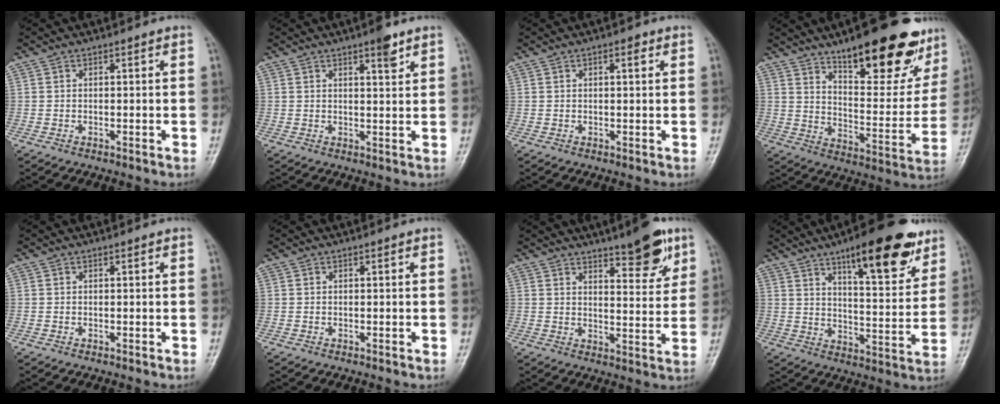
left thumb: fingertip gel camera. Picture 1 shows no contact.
{"total": 3.8, "force": [2.5, 0.9, 2.7], "torque": [-0.033, -0.014, 0.034]}
{"total": 1.9, "force": [0.8, 0.7, 1.5], "torque": [-0.019, 0.000, 0.009]}
{"total": 24.3, "force": [16.2, 8.2, 16.2], "torque": [-0.172, -0.075, 0.238]}
{"total": 0.0}
{"total": 0.0}
{"total": 9.8, "force": [6.5, 2.9, 6.8], "torque": [-0.072, -0.041, 0.093]}
{"total": 18.4, "force": [11.4, 5.6, 13.3], "torque": [-0.152, -0.055, 0.172]}